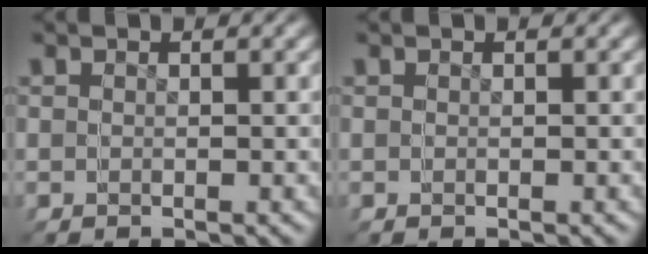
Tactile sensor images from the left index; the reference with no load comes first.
{"total": 0.0}